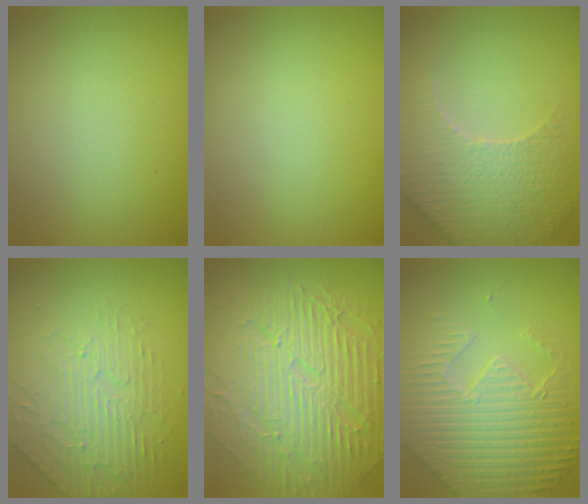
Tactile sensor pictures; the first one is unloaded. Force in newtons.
{"total": 0.0}
{"total": 5.4, "press": 4.8, "slide": 2.5}
{"total": 4.7, "press": 3.4, "slide": 3.2}
{"total": 10.9, "press": 7.4, "slide": 8.1}
{"total": 7.1, "press": 5.5, "slide": 4.5}